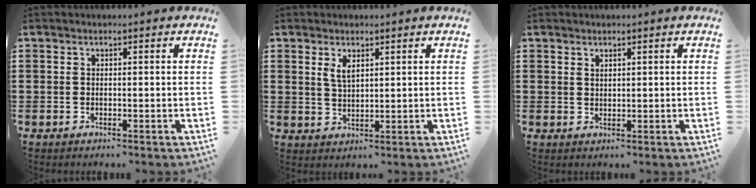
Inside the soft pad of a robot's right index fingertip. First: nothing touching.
{"total": 2.6, "force": [1.4, 1.1, 1.9], "torque": [-0.042, 0.002, 0.025]}
{"total": 0.9, "force": [0.8, 0.4, 0.2], "torque": [-0.006, 0.001, 0.014]}